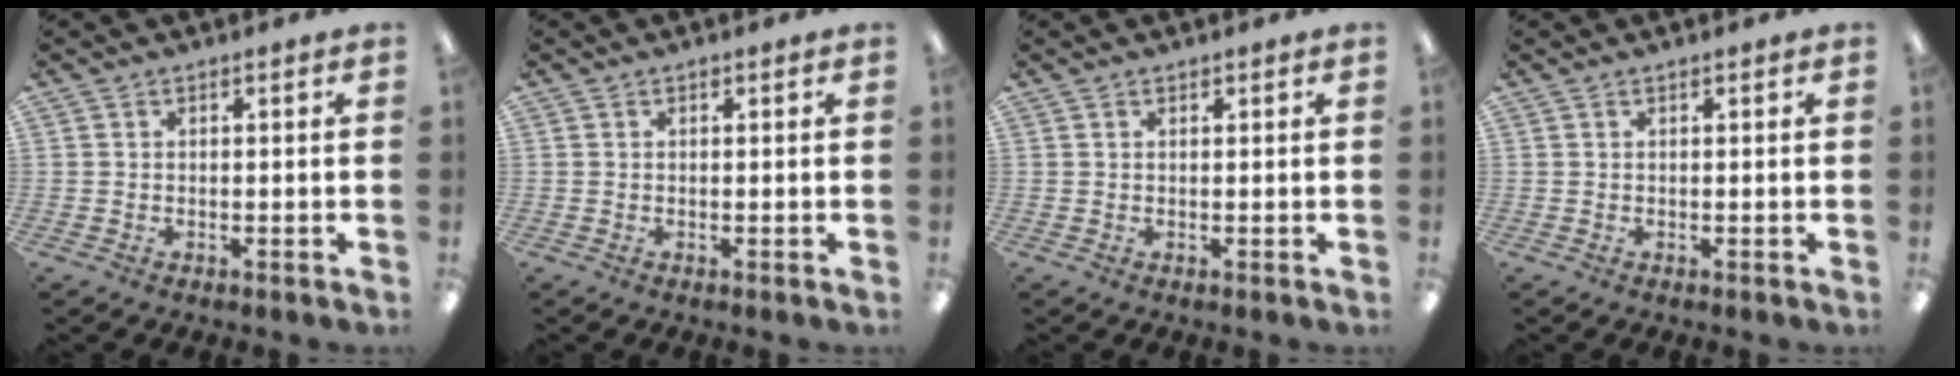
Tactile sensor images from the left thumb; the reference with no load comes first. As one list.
[{"total": 0.0}, {"total": 0.5, "force": [0.4, 0.3, 0.1], "torque": [-0.003, 0.001, 0.008]}, {"total": 0.0}]